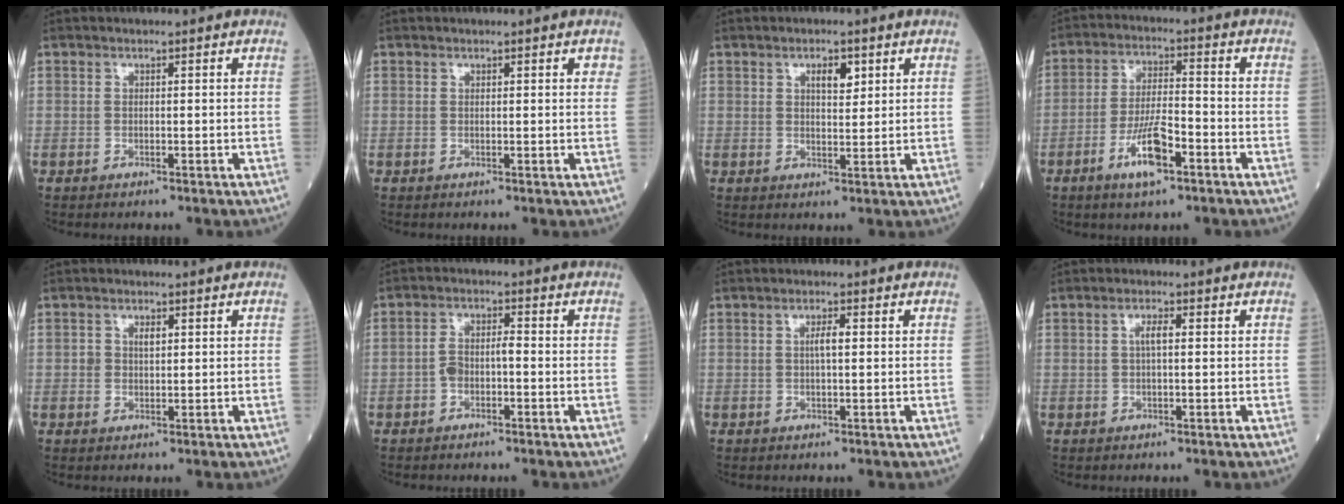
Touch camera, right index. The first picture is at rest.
{"total": 0.9, "force": [0.5, 0.3, 0.7], "torque": [-0.007, 0.001, 0.003]}
{"total": 3.3, "force": [1.6, 1.3, 2.6], "torque": [-0.041, 0.000, 0.026]}
{"total": 7.7, "force": [-4.0, 1.6, 6.4], "torque": [-0.120, -0.002, -0.071]}
{"total": 1.9, "force": [0.5, 1.2, 1.4], "torque": [-0.027, 0.004, 0.009]}
{"total": 3.3, "force": [-1.1, 1.5, 2.7], "torque": [-0.051, 0.017, -0.020]}
{"total": 2.0, "force": [0.2, 0.3, 1.9], "torque": [-0.037, 0.003, 0.003]}
{"total": 2.1, "force": [0.3, 0.4, 2.0], "torque": [-0.041, 0.003, 0.004]}